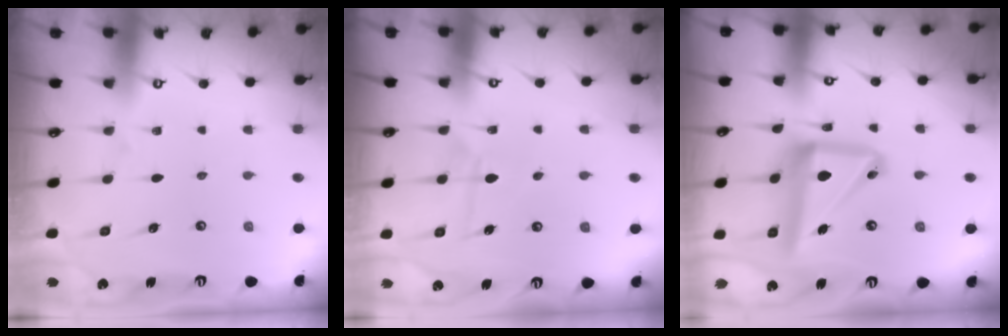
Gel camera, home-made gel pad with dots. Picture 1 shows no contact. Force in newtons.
{"total": 7.0, "press": 7.0, "slide": 0.5}
{"total": 15.3, "press": 15.2, "slide": 1.7}